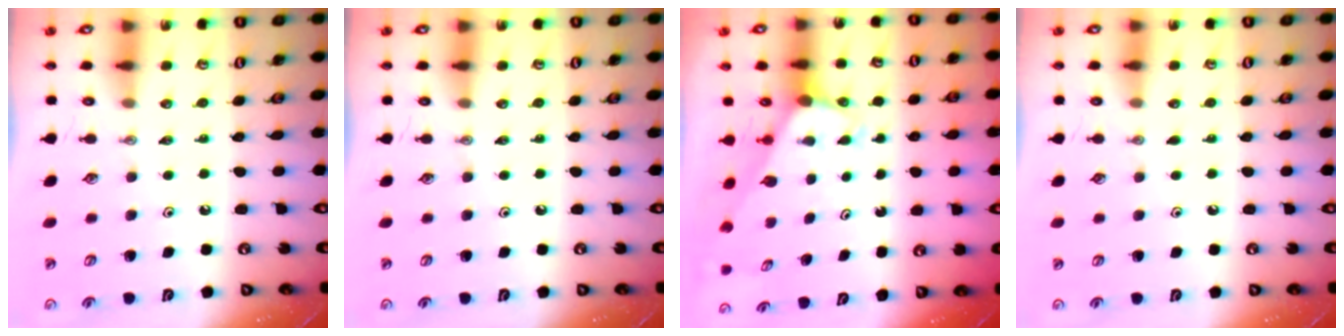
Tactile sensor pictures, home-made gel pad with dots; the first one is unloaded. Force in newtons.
{"total": 0.0}
{"total": 2.9, "press": 2.9, "slide": 0.1}
{"total": 2.3, "press": 2.3, "slide": 0.2}